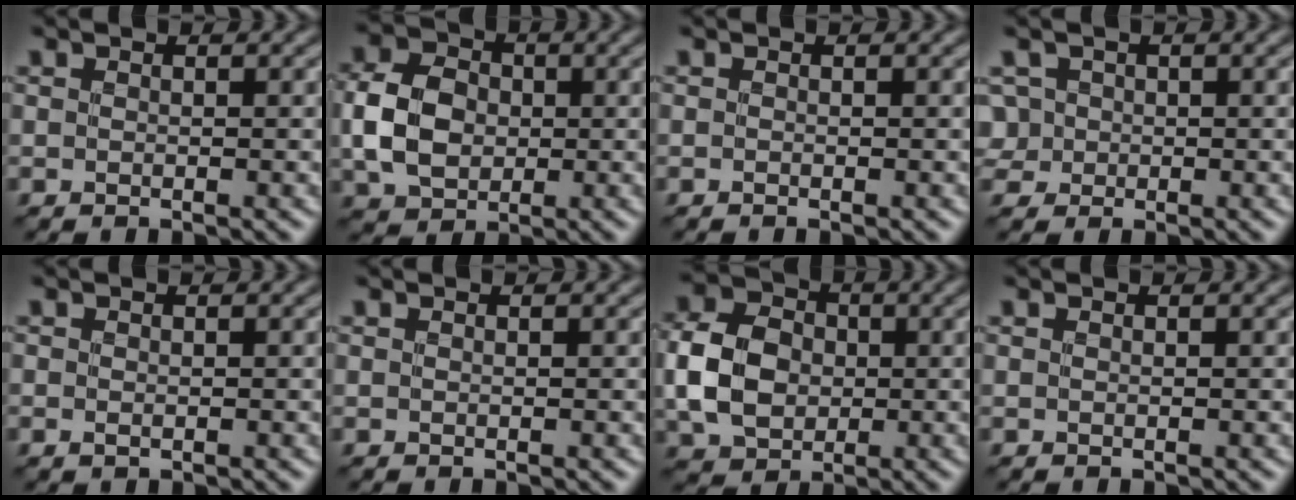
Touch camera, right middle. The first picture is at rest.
{"total": 6.4, "force": [-0.2, 5.0, 4.0], "torque": [-0.091, 0.007, -0.012]}
{"total": 0.0}
{"total": 2.7, "force": [0.1, 2.6, 0.8], "torque": [-0.015, 0.020, 0.000]}
{"total": 0.7, "force": [-0.2, 0.5, 0.5], "torque": [-0.011, -0.003, -0.003]}
{"total": 0.0}
{"total": 7.2, "force": [-0.3, 5.7, 4.3], "torque": [-0.101, 0.008, -0.016]}
{"total": 0.0}